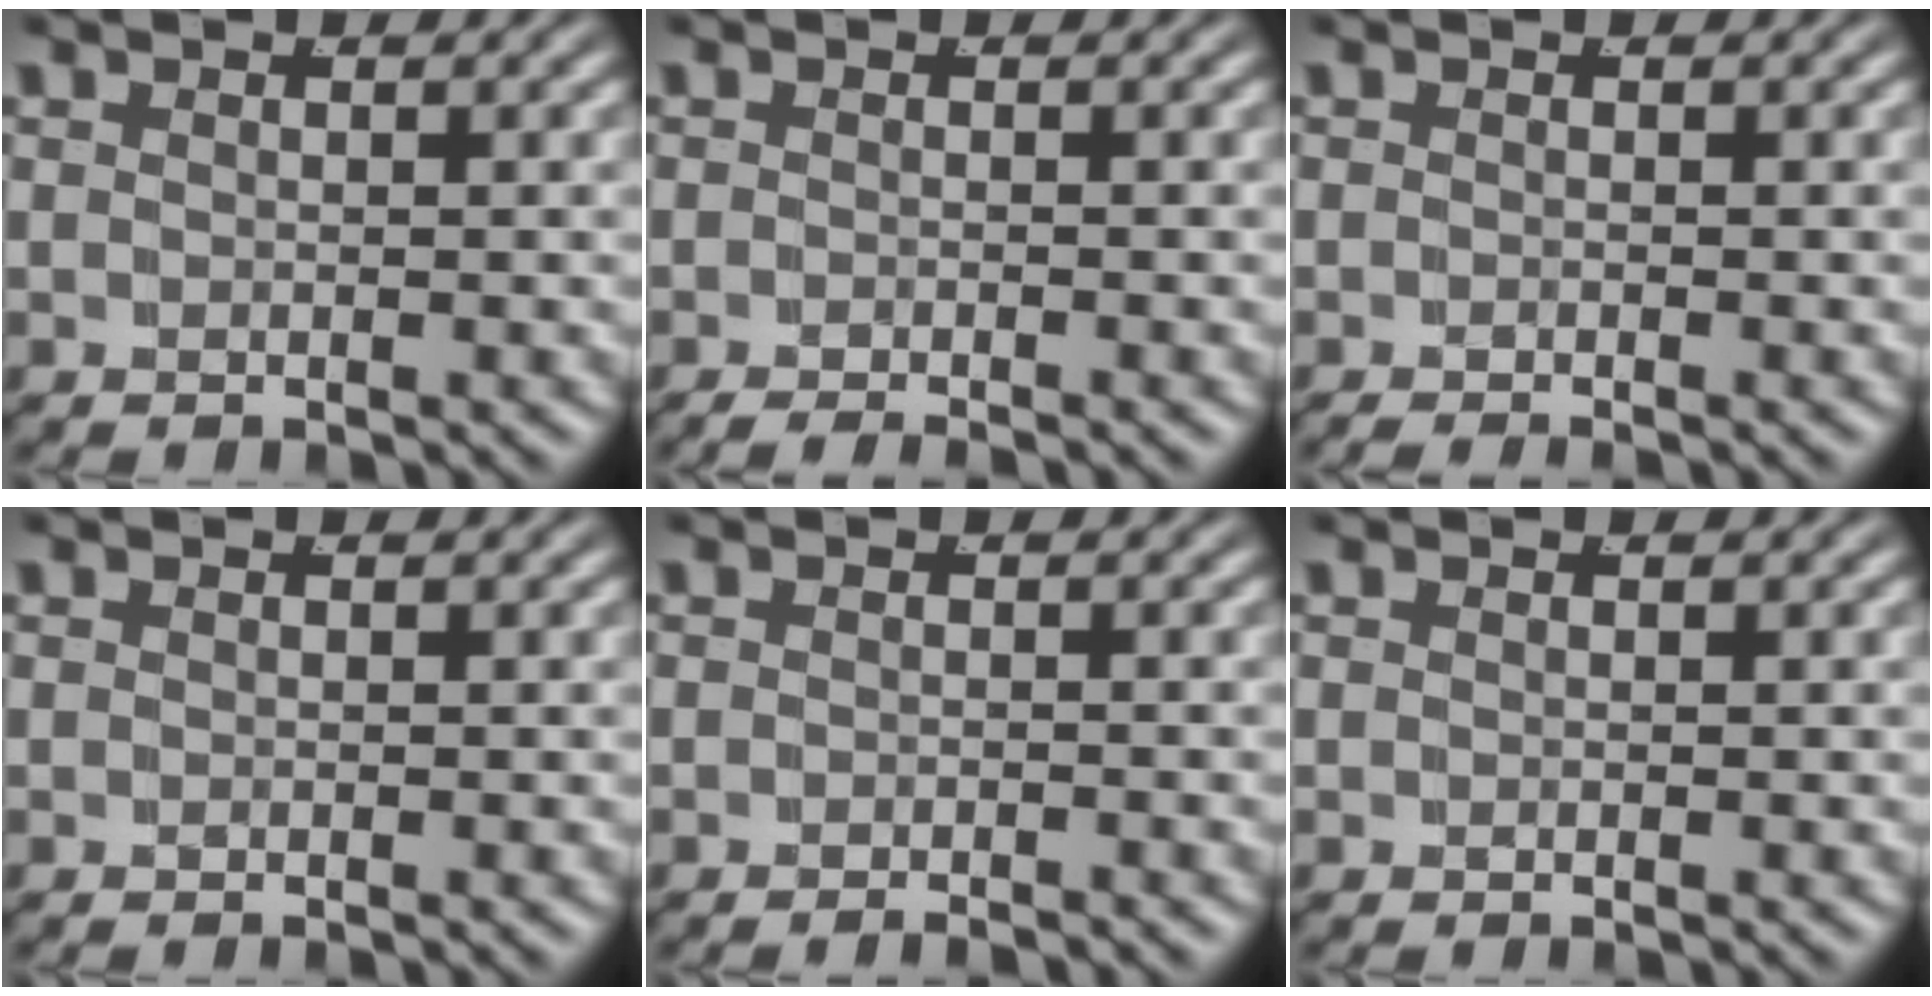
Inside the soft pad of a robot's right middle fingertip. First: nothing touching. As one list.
[{"total": 1.8, "force": [-1.8, -0.1, 0.5], "torque": [-0.003, -0.005, -0.027]}, {"total": 1.1, "force": [-1.1, -0.2, 0.2], "torque": [0.001, -0.004, -0.016]}, {"total": 0.0}, {"total": 1.5, "force": [-1.4, -0.3, 0.2], "torque": [-0.004, 0.000, -0.025]}, {"total": 0.0}]